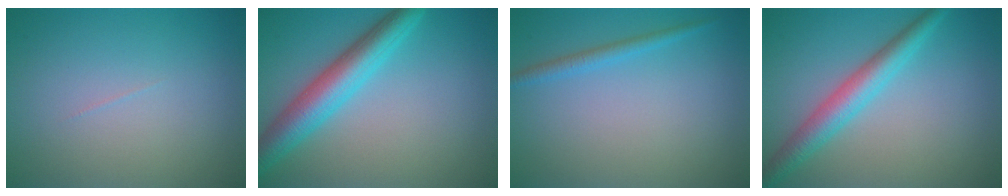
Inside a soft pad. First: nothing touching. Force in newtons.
{"total": 5.5, "press": 5.5, "slide": 0.1}
{"total": 1.5, "press": 1.5, "slide": 0.1}
{"total": 4.1, "press": 4.1, "slide": 0.1}